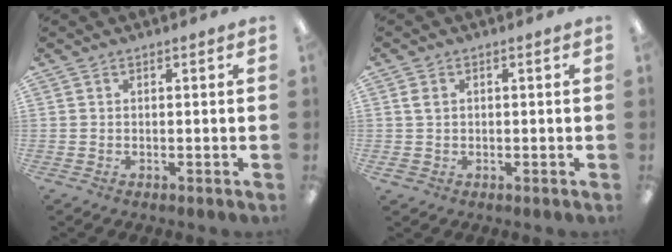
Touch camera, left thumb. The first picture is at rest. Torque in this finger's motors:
{"motor_torque": [-0.08, 0.01, 0.00, -0.44, 0.06]}